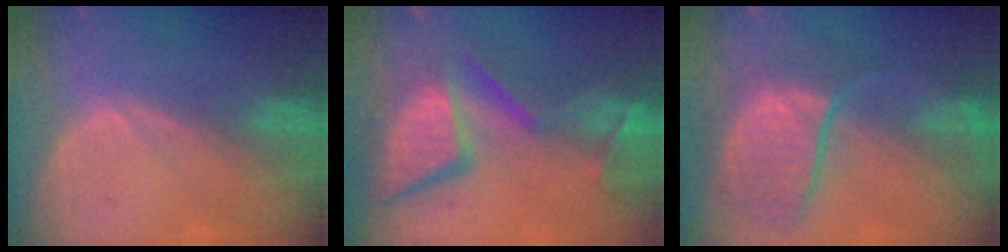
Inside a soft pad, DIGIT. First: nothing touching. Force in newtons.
{"total": 13.9, "press": 11.3, "slide": 8.2}
{"total": 10.0, "press": 9.3, "slide": 3.7}